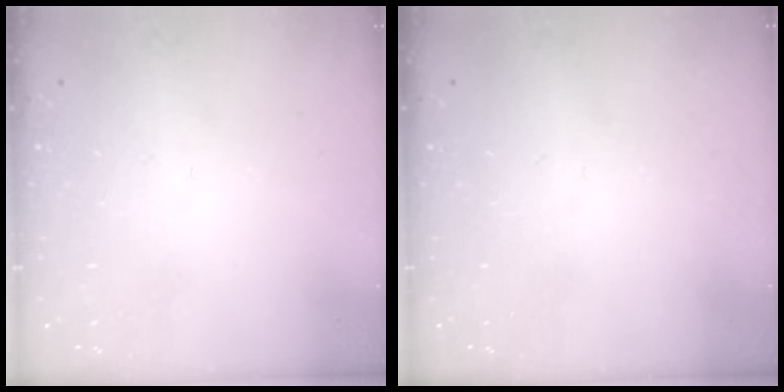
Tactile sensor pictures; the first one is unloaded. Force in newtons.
{"total": 0.0}